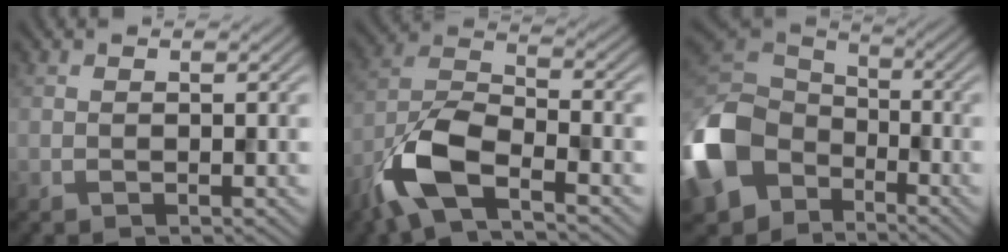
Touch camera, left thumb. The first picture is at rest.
{"total": 9.6, "force": [-5.7, 3.6, 6.9], "torque": [-0.147, 0.000, -0.130]}
{"total": 16.3, "force": [-6.9, 12.2, 8.5], "torque": [-0.279, -0.038, -0.132]}